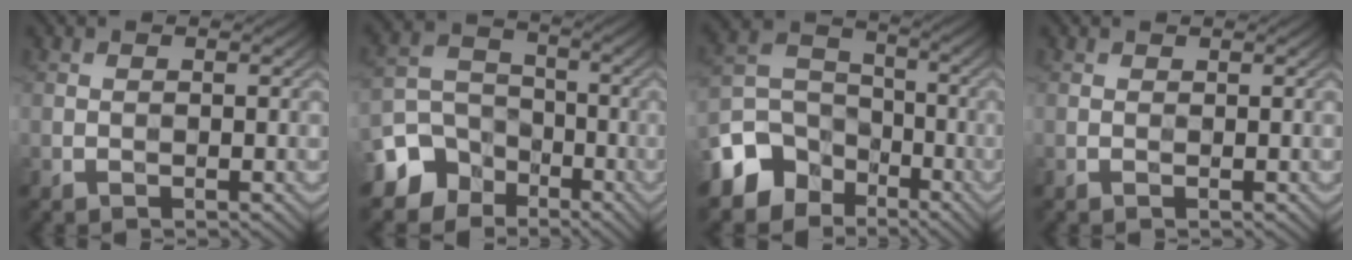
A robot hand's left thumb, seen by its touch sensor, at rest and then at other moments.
{"total": 10.2, "force": [-6.0, 7.8, 2.5], "torque": [-0.076, -0.027, -0.128]}
{"total": 11.0, "force": [-6.6, 8.0, 3.7], "torque": [-0.118, -0.019, -0.135]}
{"total": 0.0}